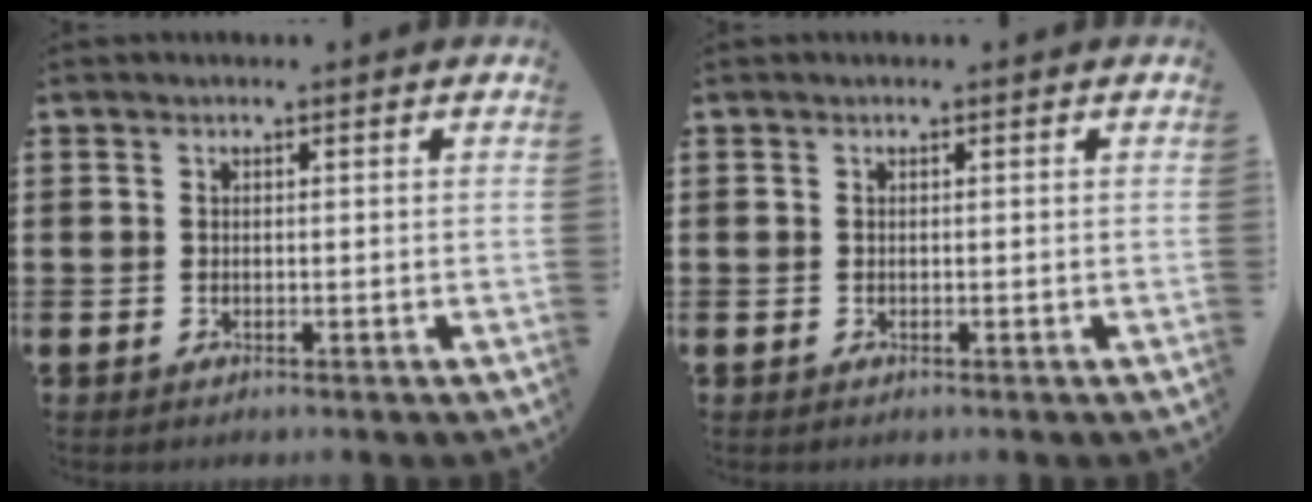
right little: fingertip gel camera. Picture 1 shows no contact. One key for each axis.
{"total": 0.0}